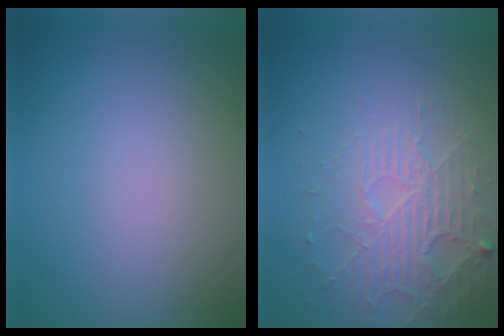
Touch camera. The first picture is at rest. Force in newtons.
{"total": 3.8, "press": 3.4, "slide": 1.8}